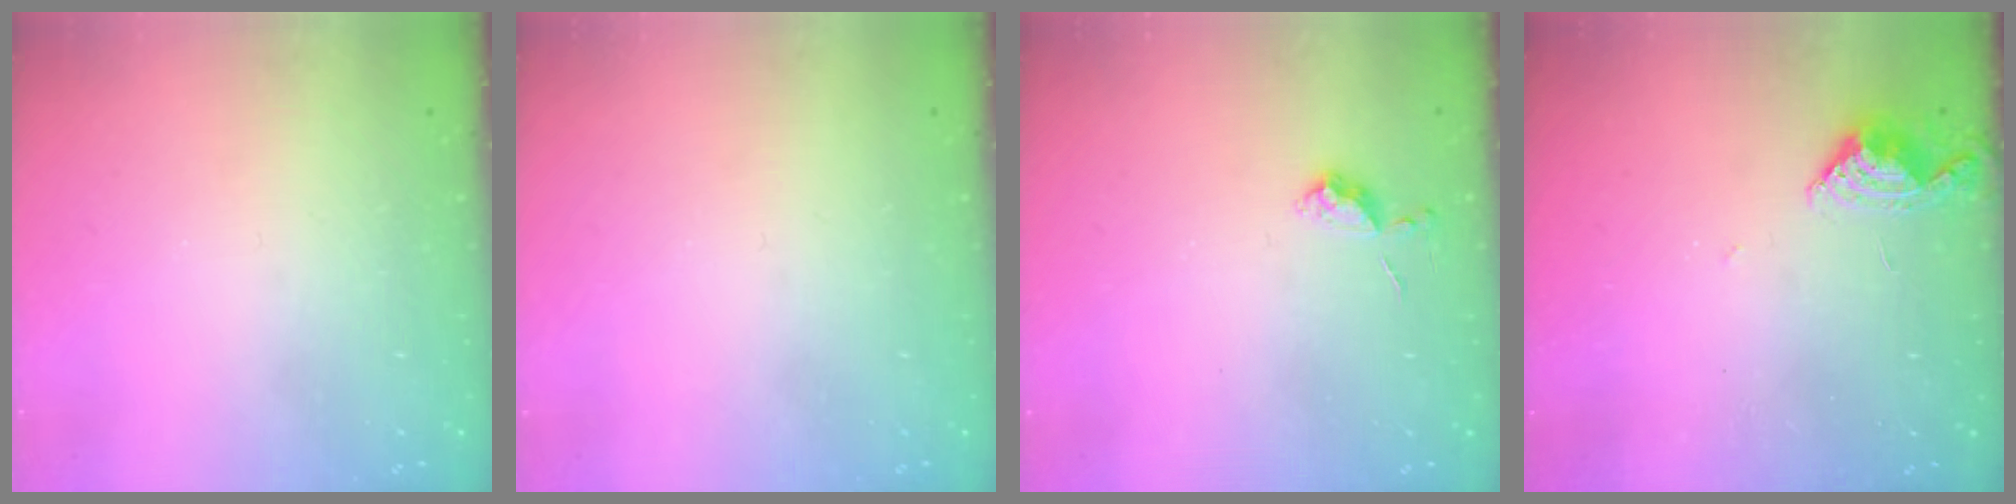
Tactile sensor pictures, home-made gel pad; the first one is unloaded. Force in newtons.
{"total": 0.0}
{"total": 7.0, "press": 6.9, "slide": 0.9}
{"total": 5.6, "press": 5.5, "slide": 0.6}